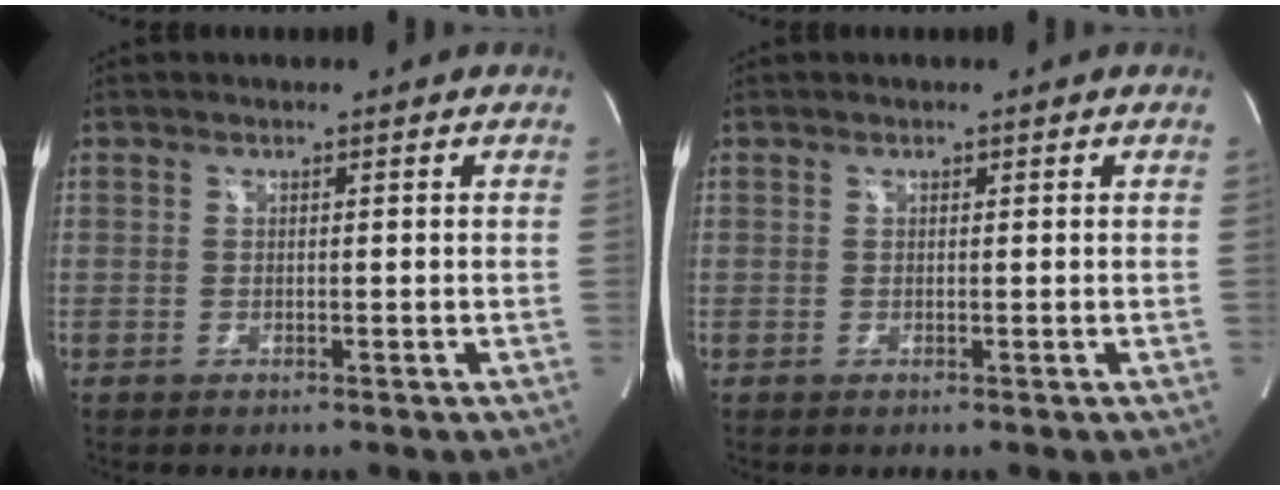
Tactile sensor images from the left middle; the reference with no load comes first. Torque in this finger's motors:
{"motor_torque": [-0.43, -0.06, -0.01, 0.00]}